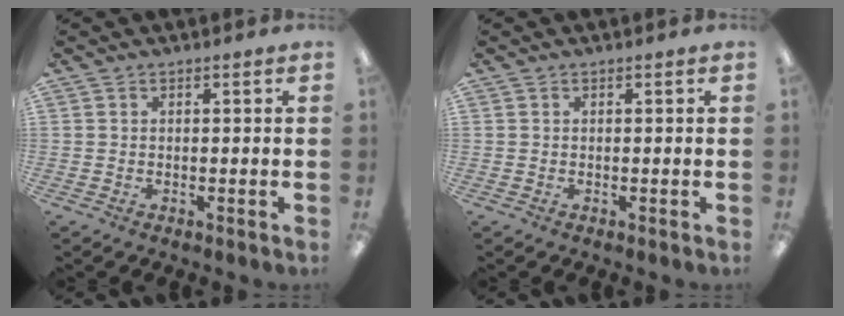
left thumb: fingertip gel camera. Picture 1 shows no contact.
{"total": 0.0}